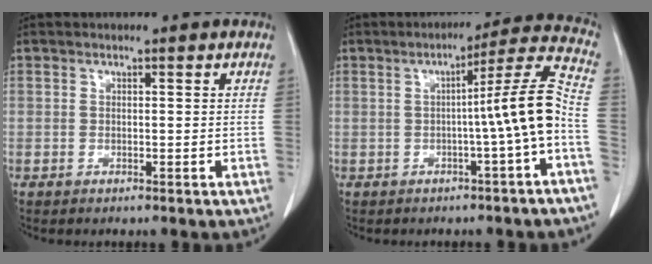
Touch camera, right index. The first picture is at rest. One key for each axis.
{"total": 9.5, "fx": -2.0, "fy": -1.8, "fz": 9.1, "tx": -0.123, "ty": 0.016, "tz": -0.030}